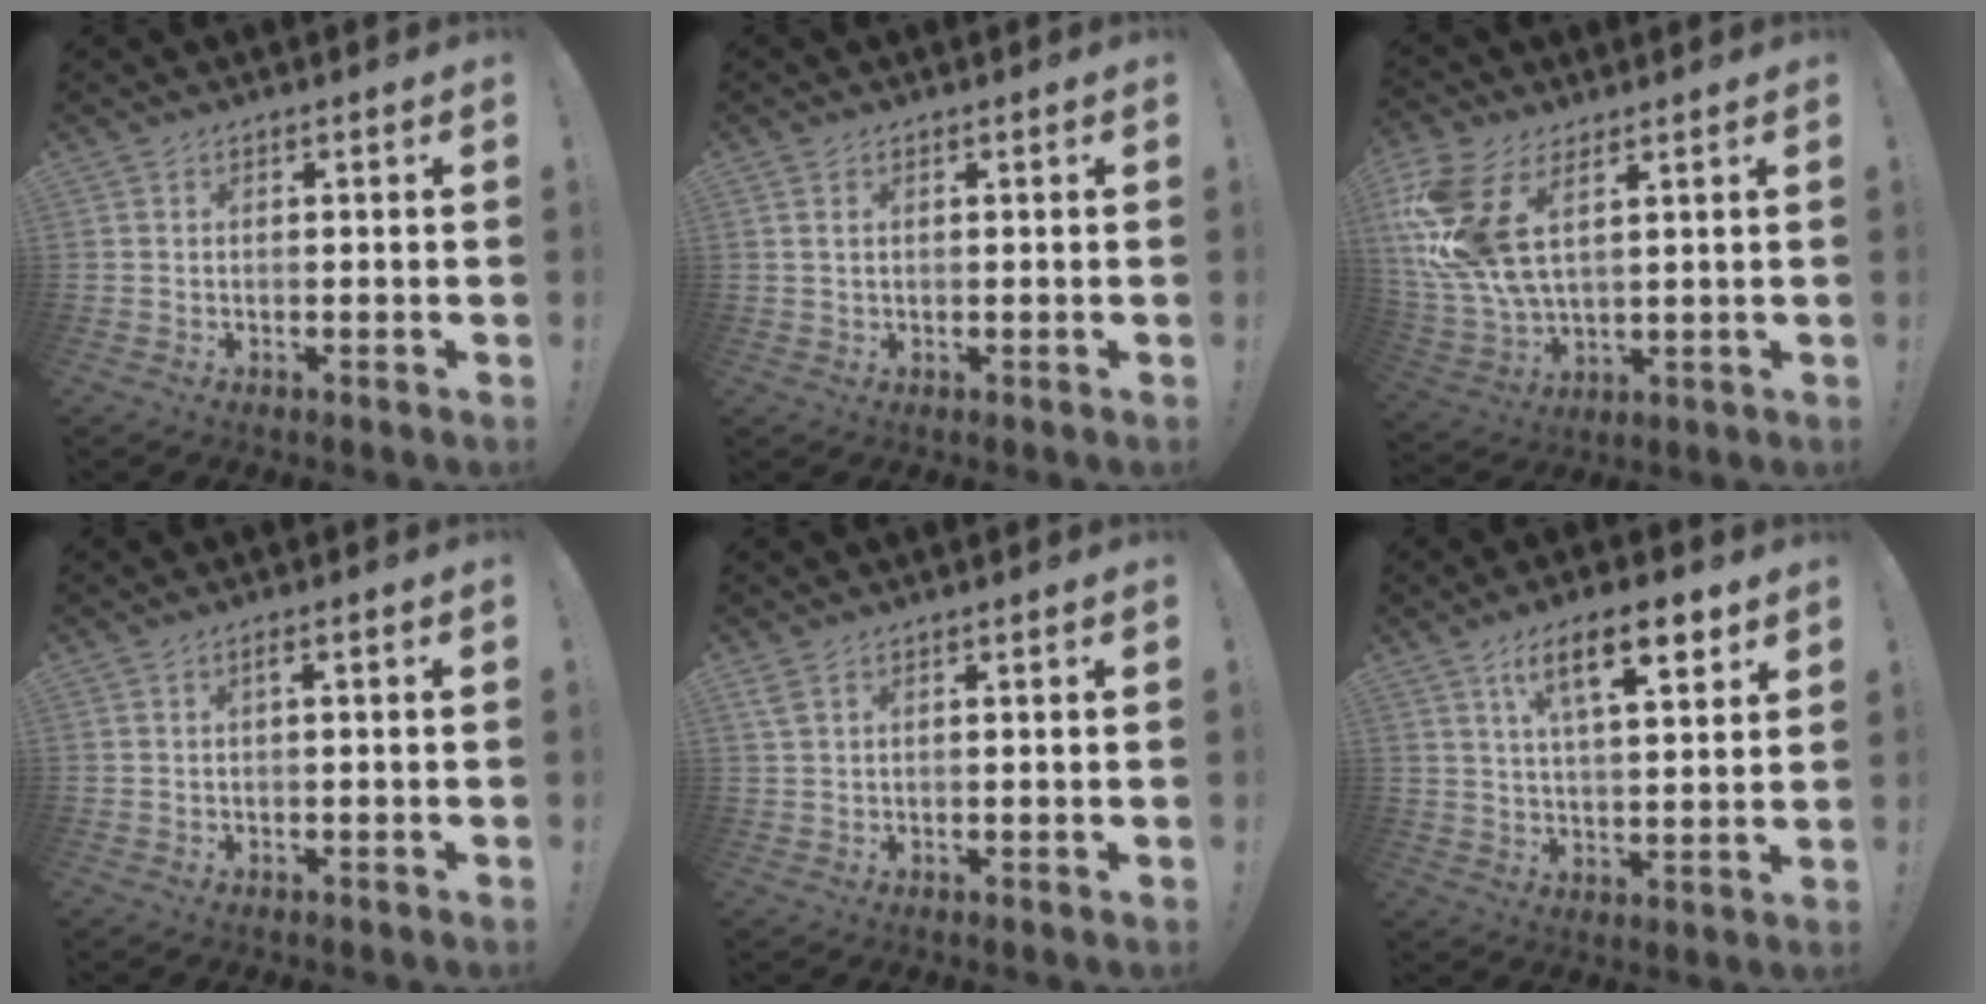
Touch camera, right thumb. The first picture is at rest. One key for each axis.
{"total": 1.4, "fx": 0.6, "fy": 0.7, "fz": 1.0, "tx": -0.023, "ty": 0.003, "tz": 0.012}
{"total": 15.8, "fx": 6.2, "fy": 8.0, "fz": 12.1, "tx": -0.245, "ty": -0.033, "tz": 0.115}
{"total": 1.5, "fx": 0.1, "fy": 0.0, "fz": 1.5, "tx": -0.025, "ty": 0.002, "tz": -0.003}
{"total": 2.4, "fx": 1.2, "fy": 0.6, "fz": 1.9, "tx": -0.042, "ty": 0.003, "tz": 0.025}
{"total": 14.2, "fx": 7.2, "fy": 4.7, "fz": 11.3, "tx": -0.181, "ty": -0.017, "tz": 0.115}